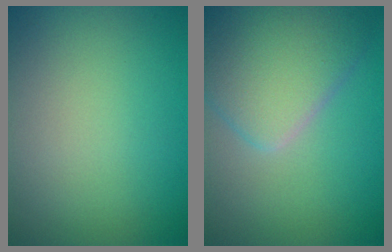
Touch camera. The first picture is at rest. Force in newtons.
{"total": 6.3, "press": 6.3, "slide": 0.3}